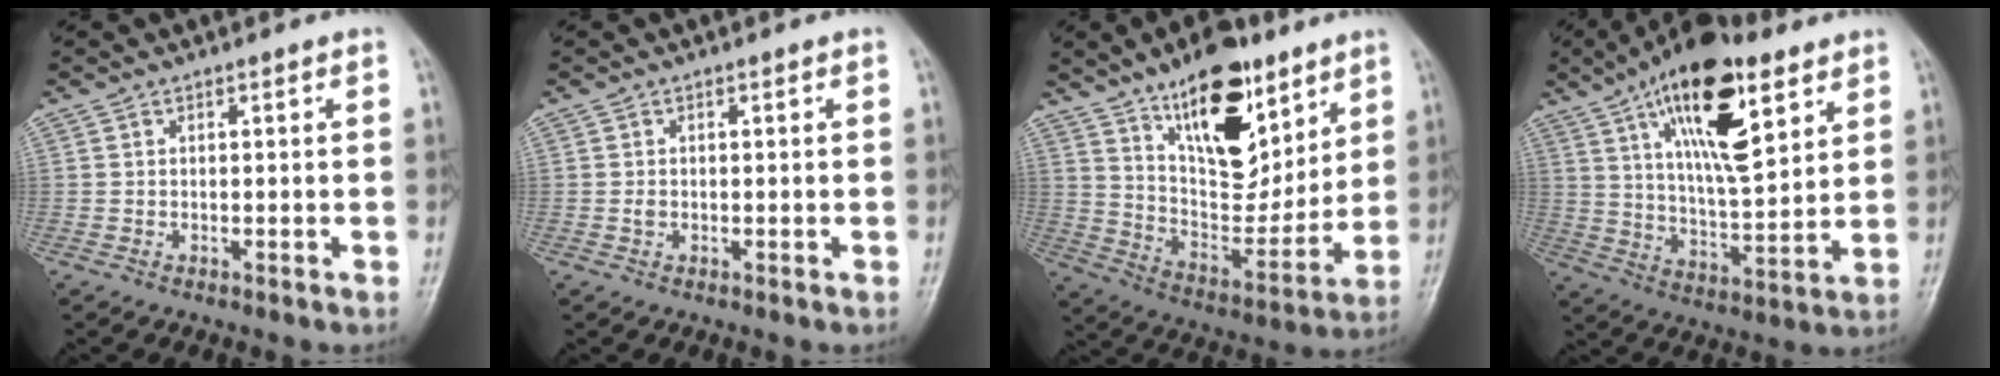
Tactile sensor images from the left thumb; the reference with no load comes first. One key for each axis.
{"total": 1.1, "fx": -0.1, "fy": 0.8, "fz": 0.7, "tx": -0.009, "ty": 0.003, "tz": -0.002}
{"total": 20.4, "fx": 11.8, "fy": 9.4, "fz": 13.8, "tx": -0.161, "ty": -0.068, "tz": 0.202}
{"total": 20.5, "fx": 9.7, "fy": 7.8, "fz": 16.2, "tx": -0.243, "ty": -0.035, "tz": 0.164}